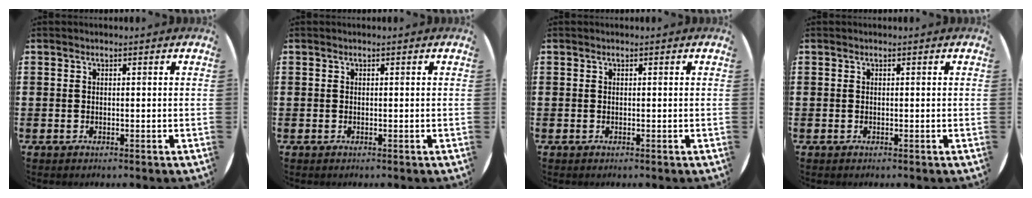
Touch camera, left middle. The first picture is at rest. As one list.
[{"total": 0.0}, {"total": 0.0}, {"total": 0.0}]